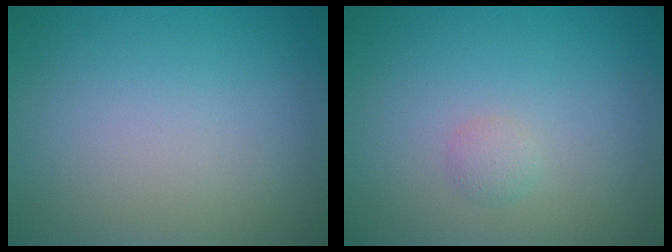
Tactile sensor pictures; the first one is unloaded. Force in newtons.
{"total": 0.9, "press": 0.9, "slide": 0.0}